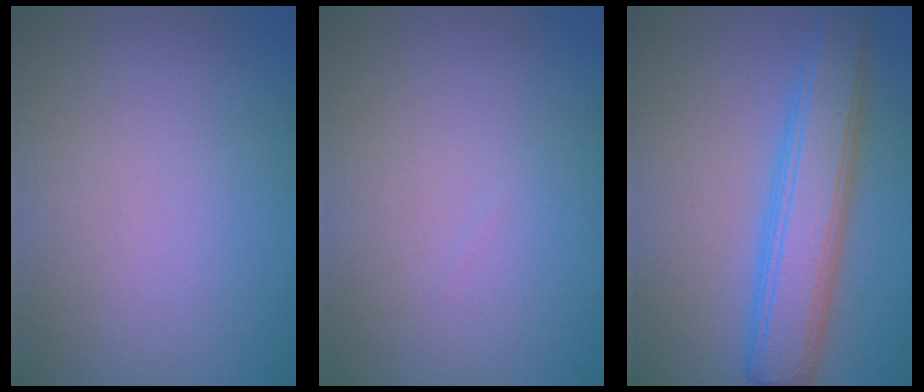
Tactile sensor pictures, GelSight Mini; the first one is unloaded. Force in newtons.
{"total": 0.0}
{"total": 6.1, "press": 6.1, "slide": 0.2}